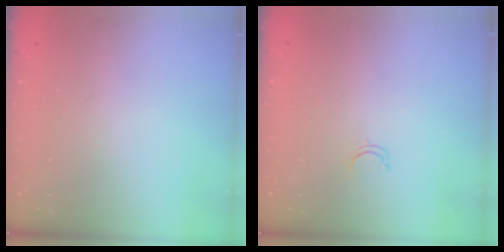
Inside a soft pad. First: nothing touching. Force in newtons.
{"total": 2.4, "press": 2.4, "slide": 0.2}